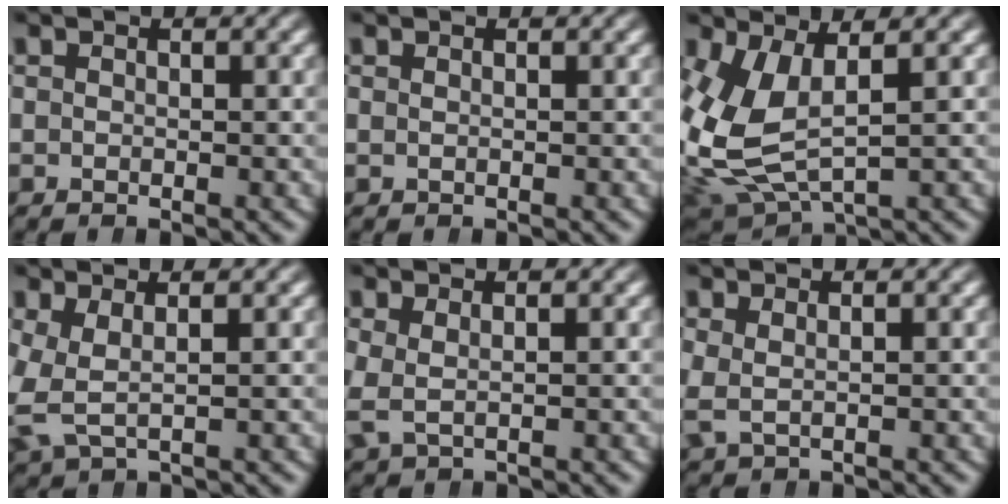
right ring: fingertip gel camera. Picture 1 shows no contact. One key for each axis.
{"total": 0.0}
{"total": 8.3, "fx": 0.4, "fy": 6.3, "fz": 5.4, "tx": -0.167, "ty": -0.035, "tz": 0.026}
{"total": 4.2, "fx": 0.4, "fy": 3.2, "fz": 2.7, "tx": -0.093, "ty": -0.022, "tz": 0.015}
{"total": 1.8, "fx": 0.6, "fy": 1.2, "fz": 1.2, "tx": -0.048, "ty": -0.017, "tz": 0.022}
{"total": 1.5, "fx": 0.6, "fy": 0.9, "fz": 1.0, "tx": -0.039, "ty": -0.015, "tz": 0.022}